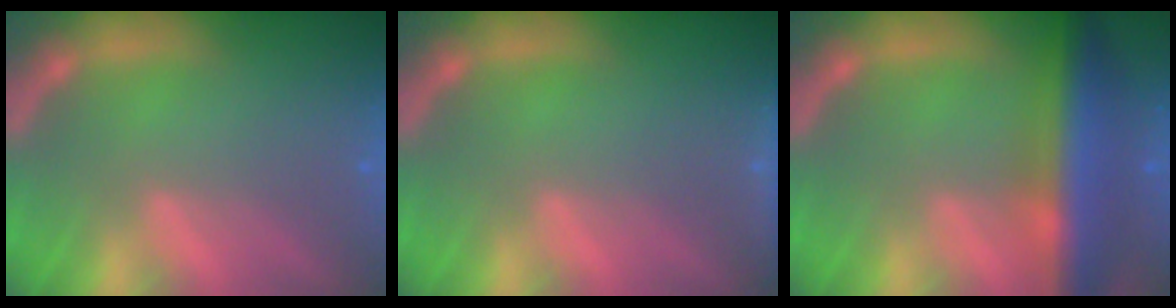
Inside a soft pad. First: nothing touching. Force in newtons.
{"total": 1.4}
{"total": 8.5}